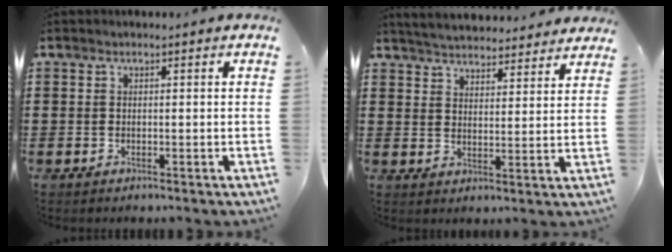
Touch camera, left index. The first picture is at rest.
{"total": 4.5, "force": [4.5, 0.1, 0.1], "torque": [-0.021, -0.025, 0.078]}